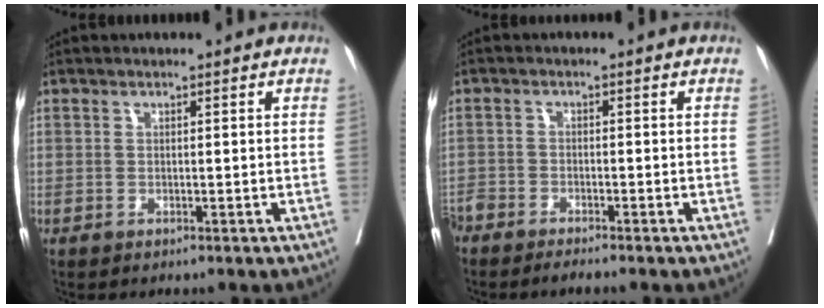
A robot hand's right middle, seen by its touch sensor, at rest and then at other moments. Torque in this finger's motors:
{"motor_torque": [1.08, -1.06, 0.29, 0.10]}